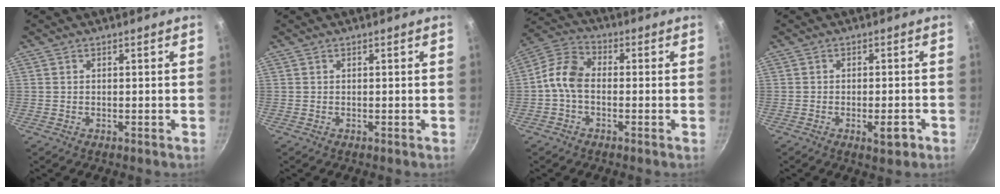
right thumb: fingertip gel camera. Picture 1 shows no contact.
{"total": 0.0}
{"total": 7.6, "force": [-1.3, 5.1, 5.5], "torque": [-0.101, 0.031, -0.044]}
{"total": 4.0, "force": [-1.8, 1.5, 3.2], "torque": [-0.037, 0.012, -0.023]}